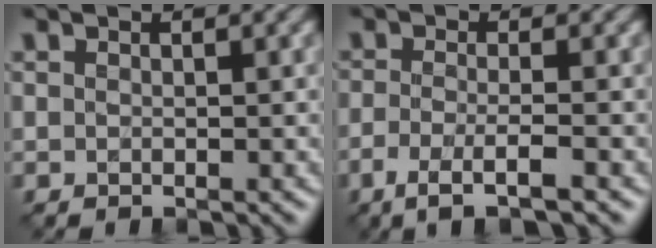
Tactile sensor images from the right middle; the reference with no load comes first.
{"total": 3.9, "force": [-2.0, 0.7, 3.2], "torque": [-0.061, -0.009, -0.044]}